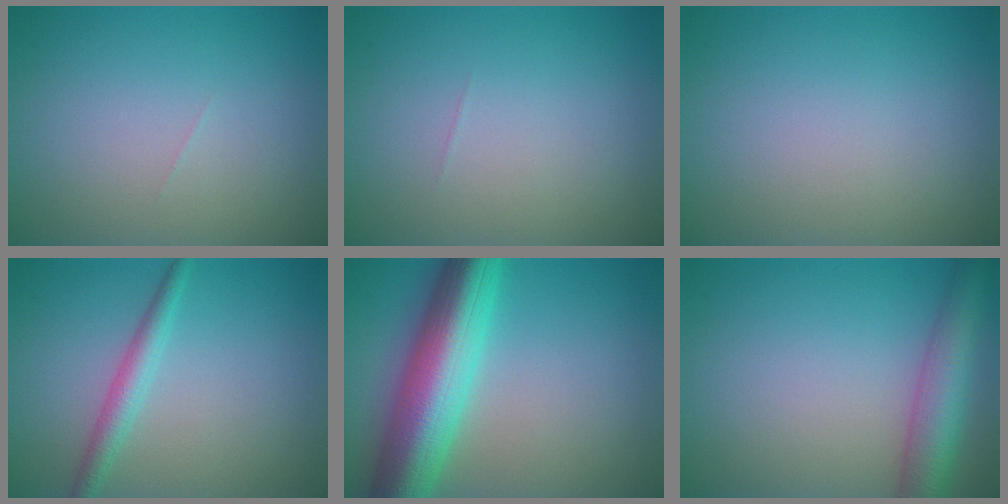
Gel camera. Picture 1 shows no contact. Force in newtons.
{"total": 0.0}
{"total": 0.0}
{"total": 2.3, "press": 2.3, "slide": 0.0}
{"total": 10.9, "press": 10.9, "slide": 0.2}
{"total": 5.7, "press": 5.7, "slide": 0.2}